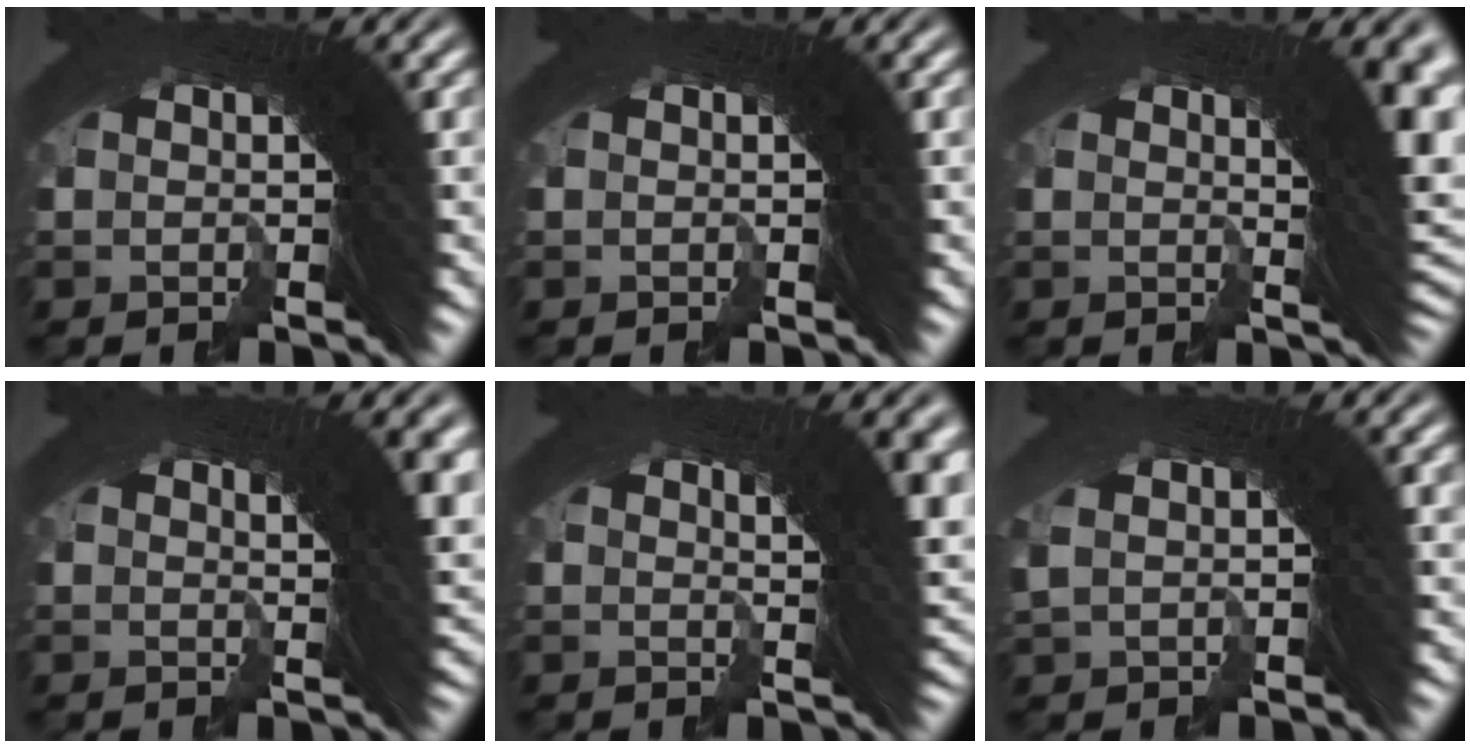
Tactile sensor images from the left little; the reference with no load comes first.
{"total": 0.0}
{"total": 5.4, "force": [1.5, 1.1, 5.0], "torque": [-0.035, 0.020, 0.012]}
{"total": 4.2, "force": [1.8, 0.1, 3.8], "torque": [-0.029, 0.011, 0.026]}
{"total": 4.8, "force": [2.1, 0.2, 4.3], "torque": [-0.034, 0.012, 0.029]}
{"total": 1.4, "force": [0.7, -0.4, 1.2], "torque": [-0.006, 0.014, 0.010]}